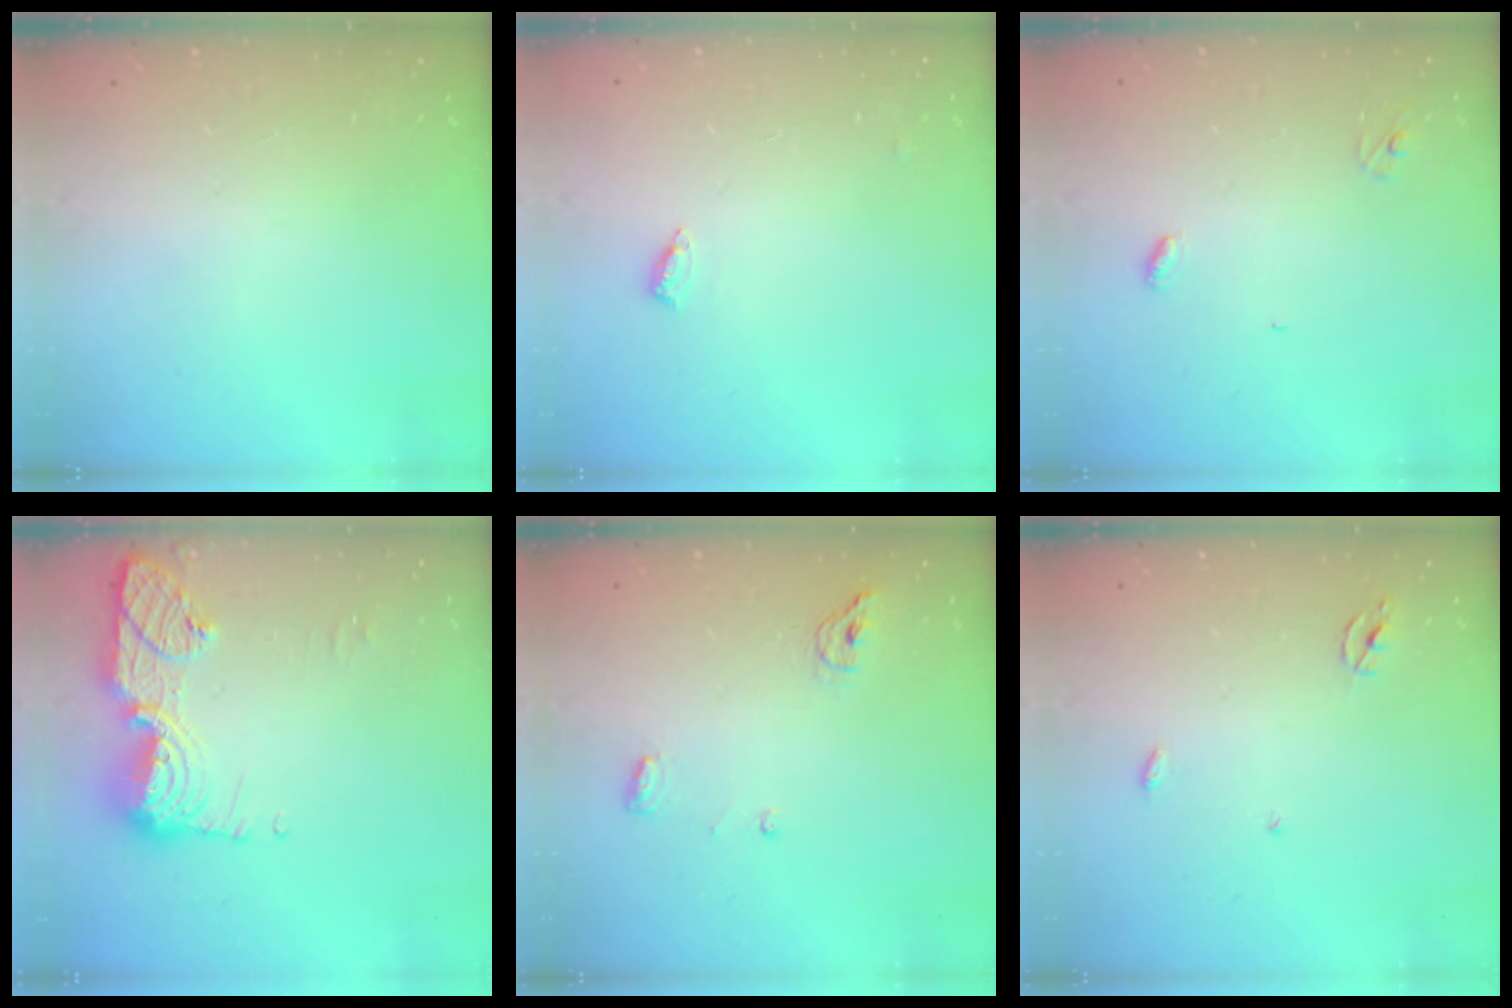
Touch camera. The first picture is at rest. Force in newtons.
{"total": 4.4, "press": 4.1, "slide": 1.4}
{"total": 3.2, "press": 3.2, "slide": 0.3}
{"total": 13.4, "press": 13.4, "slide": 1.3}
{"total": 5.4, "press": 5.3, "slide": 1.1}
{"total": 2.3, "press": 2.3, "slide": 0.1}